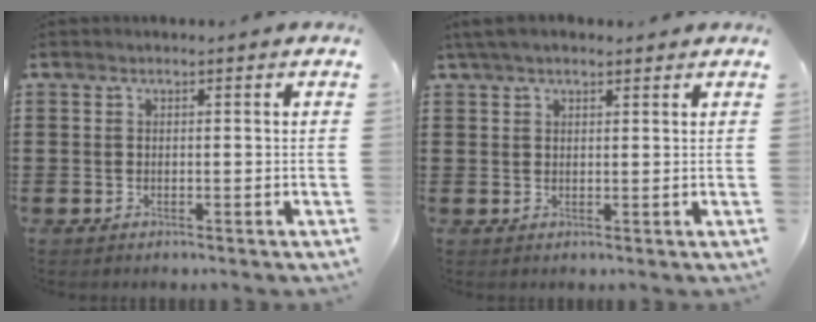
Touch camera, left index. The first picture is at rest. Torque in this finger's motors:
{"motor_torque": [1.67, -0.47, 0.18, 0.01]}